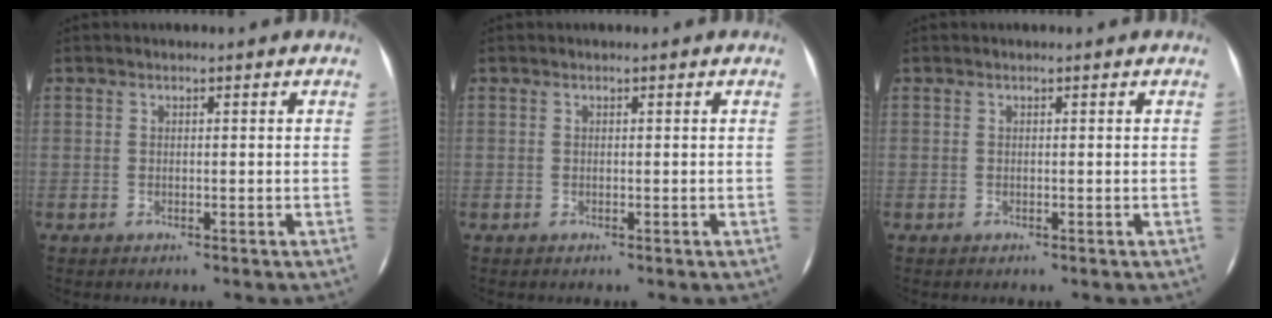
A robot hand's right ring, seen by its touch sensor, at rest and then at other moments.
{"total": 0.0}
{"total": 0.0}